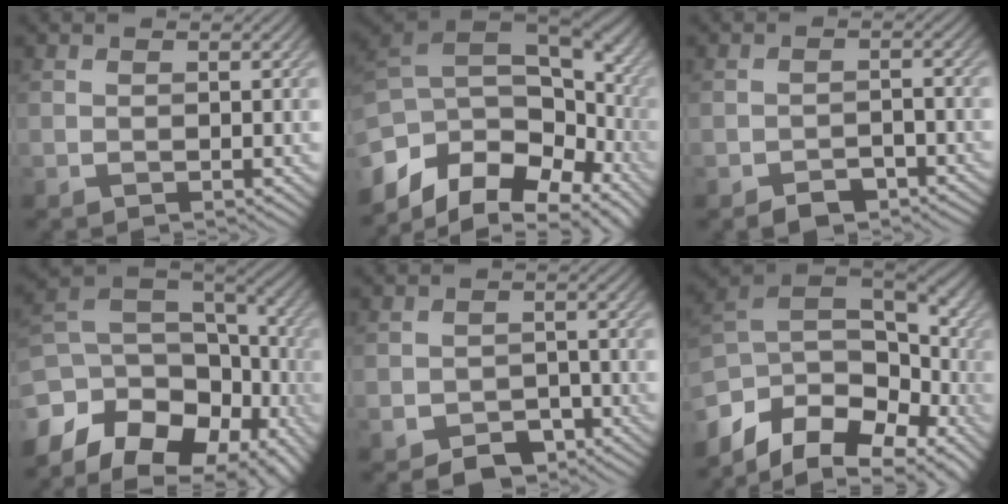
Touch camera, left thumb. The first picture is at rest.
{"total": 14.9, "force": [-4.5, 9.6, 10.5], "torque": [-0.248, -0.015, -0.063]}
{"total": 3.1, "force": [-2.3, 1.6, 1.3], "torque": [-0.017, 0.001, -0.038]}
{"total": 16.1, "force": [-6.7, 10.8, 9.8], "torque": [-0.217, -0.040, -0.075]}
{"total": 5.3, "force": [-3.5, 3.4, 2.2], "torque": [-0.029, -0.012, -0.051]}
{"total": 13.4, "force": [-6.5, 8.6, 8.0], "torque": [-0.201, -0.015, -0.080]}